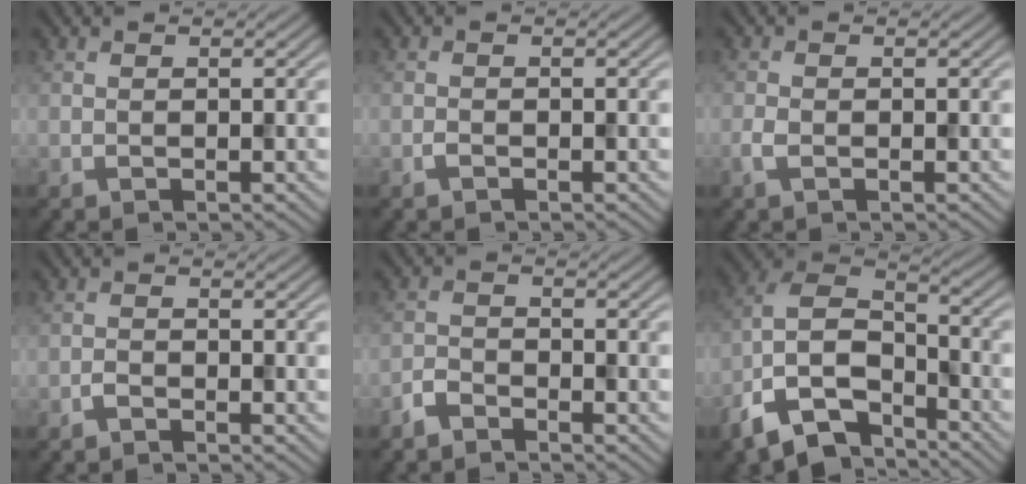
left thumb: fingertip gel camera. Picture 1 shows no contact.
{"total": 0.7, "force": [-0.5, 0.2, 0.4], "torque": [-0.007, 0.001, -0.010]}
{"total": 1.5, "force": [-0.7, 0.7, 1.1], "torque": [-0.027, -0.001, -0.015]}
{"total": 1.1, "force": [-0.9, 0.4, 0.5], "torque": [-0.009, 0.003, -0.020]}
{"total": 2.3, "force": [-2.1, 0.7, 0.8], "torque": [-0.016, 0.001, -0.051]}
{"total": 13.6, "force": [-8.6, 7.0, 7.9], "torque": [-0.179, -0.023, -0.172]}